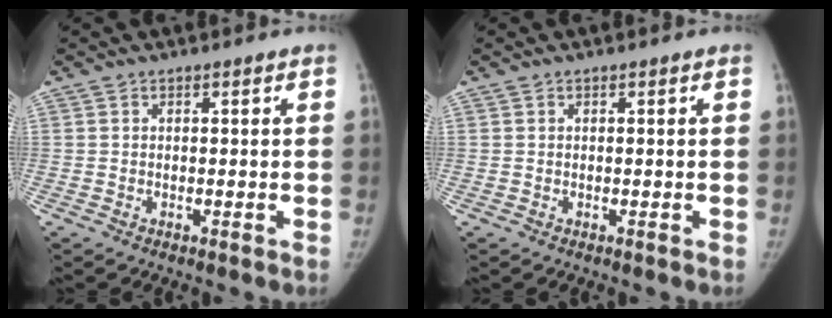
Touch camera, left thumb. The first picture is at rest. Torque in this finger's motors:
{"motor_torque": [-0.09, 0.29, -0.27, 0.00, 0.04]}